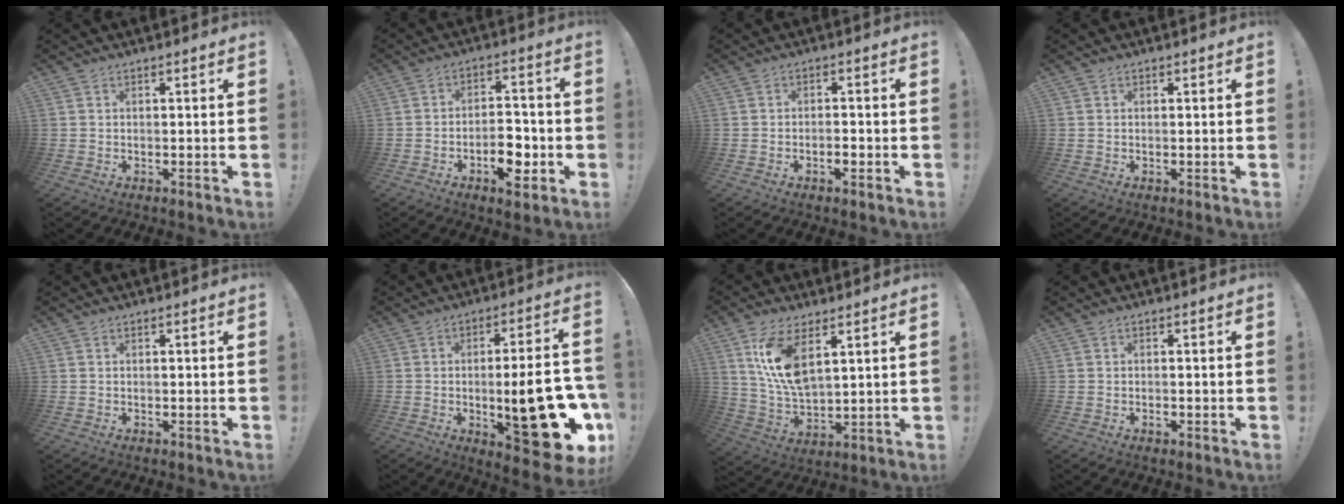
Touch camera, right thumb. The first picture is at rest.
{"total": 9.5, "force": [-3.7, 5.5, 6.7], "torque": [-0.098, 0.025, -0.058]}
{"total": 2.2, "force": [-1.4, 1.0, 1.4], "torque": [-0.019, 0.002, -0.023]}
{"total": 0.0}
{"total": 0.0}
{"total": 23.0, "force": [-5.7, 7.6, 20.9], "torque": [-0.281, 0.019, -0.078]}
{"total": 12.6, "force": [6.3, 5.6, 9.4], "torque": [-0.188, -0.032, 0.112]}
{"total": 0.8, "force": [-0.7, 0.3, 0.2], "torque": [-0.006, 0.003, -0.013]}